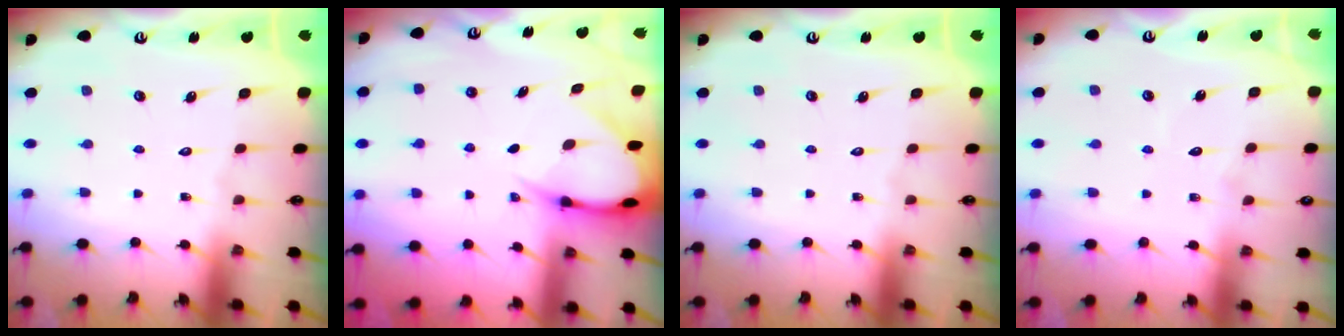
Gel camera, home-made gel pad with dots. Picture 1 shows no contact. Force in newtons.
{"total": 6.0, "press": 6.0, "slide": 0.8}
{"total": 0.0}
{"total": 3.4, "press": 3.3, "slide": 0.4}